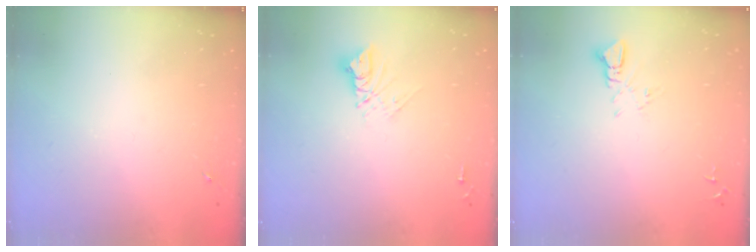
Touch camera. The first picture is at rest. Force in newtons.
{"total": 9.3, "press": 9.3, "slide": 0.8}
{"total": 3.8, "press": 3.8, "slide": 0.3}